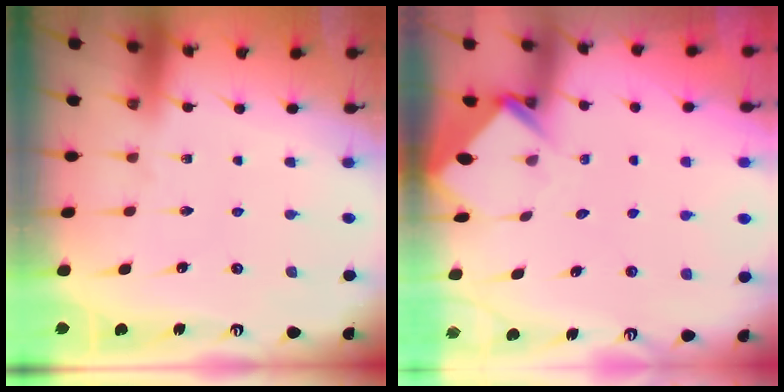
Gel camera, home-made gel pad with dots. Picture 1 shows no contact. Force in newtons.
{"total": 3.8, "press": 3.8, "slide": 0.3}